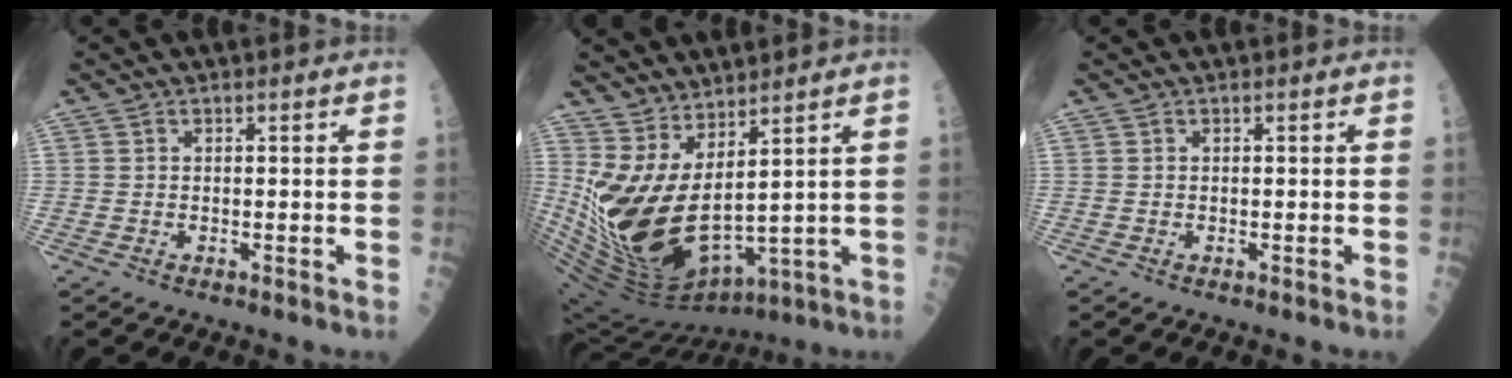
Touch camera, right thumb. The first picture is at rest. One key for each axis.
{"total": 17.6, "fx": 5.1, "fy": 6.1, "fz": 15.7, "tx": -0.319, "ty": -0.068, "tz": 0.126}
{"total": 0.0}